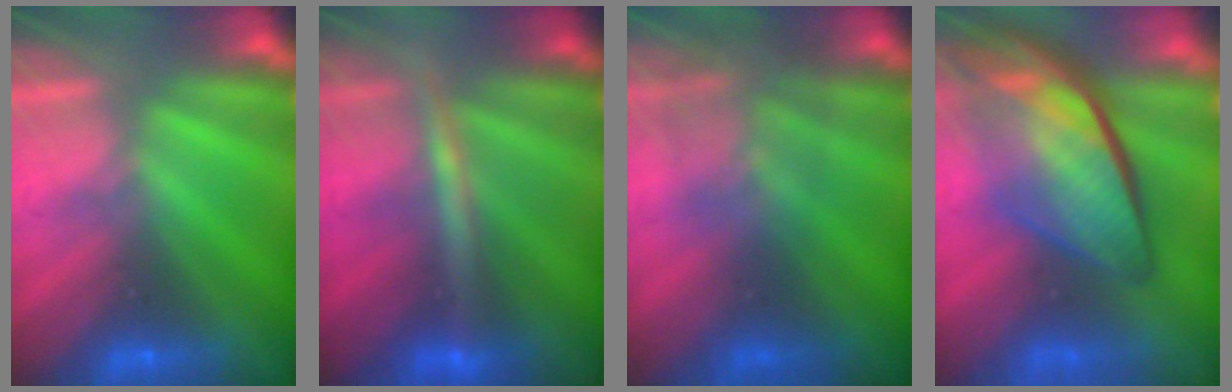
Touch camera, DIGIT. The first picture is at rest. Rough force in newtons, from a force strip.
{"total": 2.6}
{"total": 1.3}
{"total": 7.7}